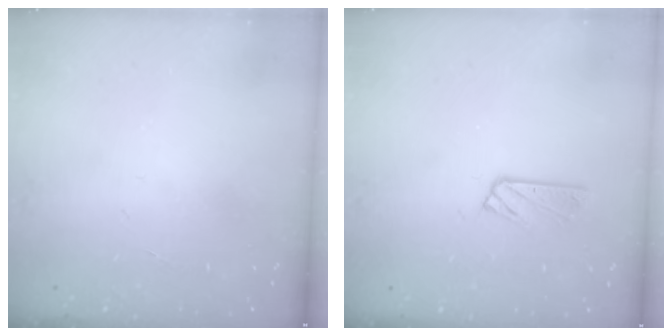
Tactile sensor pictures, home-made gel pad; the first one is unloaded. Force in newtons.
{"total": 4.4, "press": 4.4, "slide": 0.4}